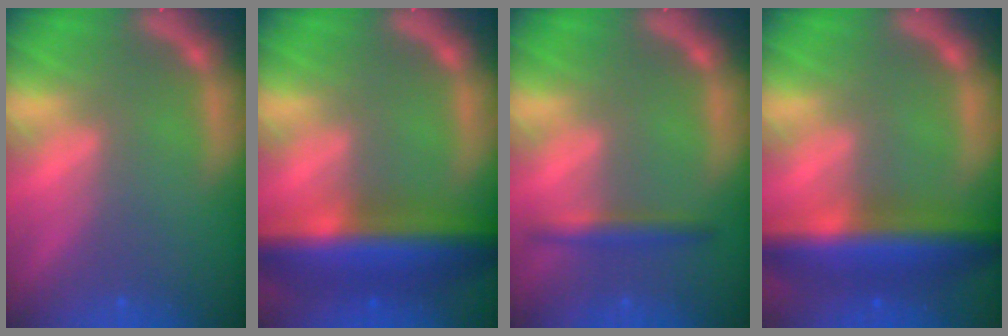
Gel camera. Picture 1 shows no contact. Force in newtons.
{"total": 10.0}
{"total": 2.4}
{"total": 8.9}